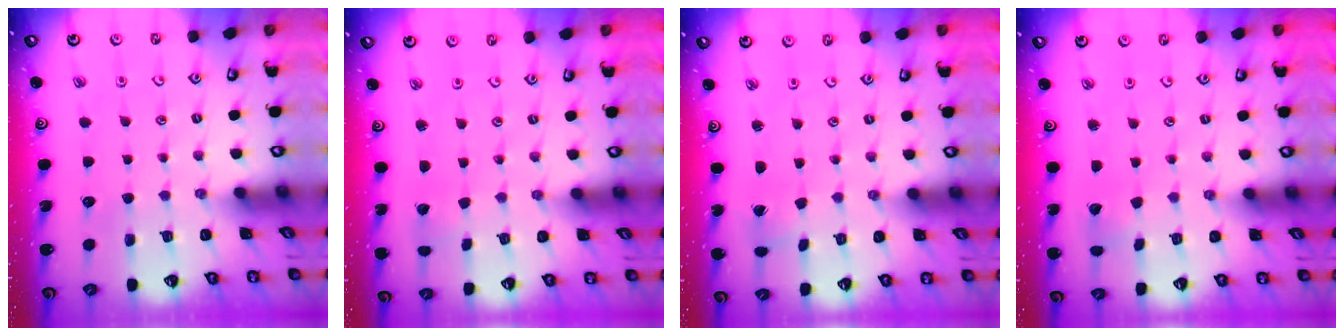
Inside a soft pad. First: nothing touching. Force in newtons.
{"total": 1.7, "press": 1.7, "slide": 0.1}
{"total": 0.0}
{"total": 3.5, "press": 3.5, "slide": 0.4}